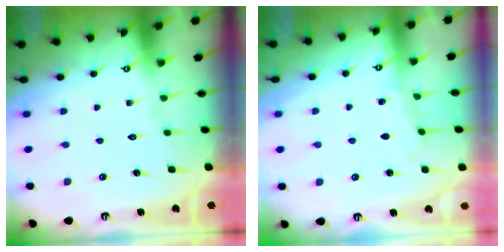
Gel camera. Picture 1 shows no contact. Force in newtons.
{"total": 4.4, "press": 4.4, "slide": 0.5}